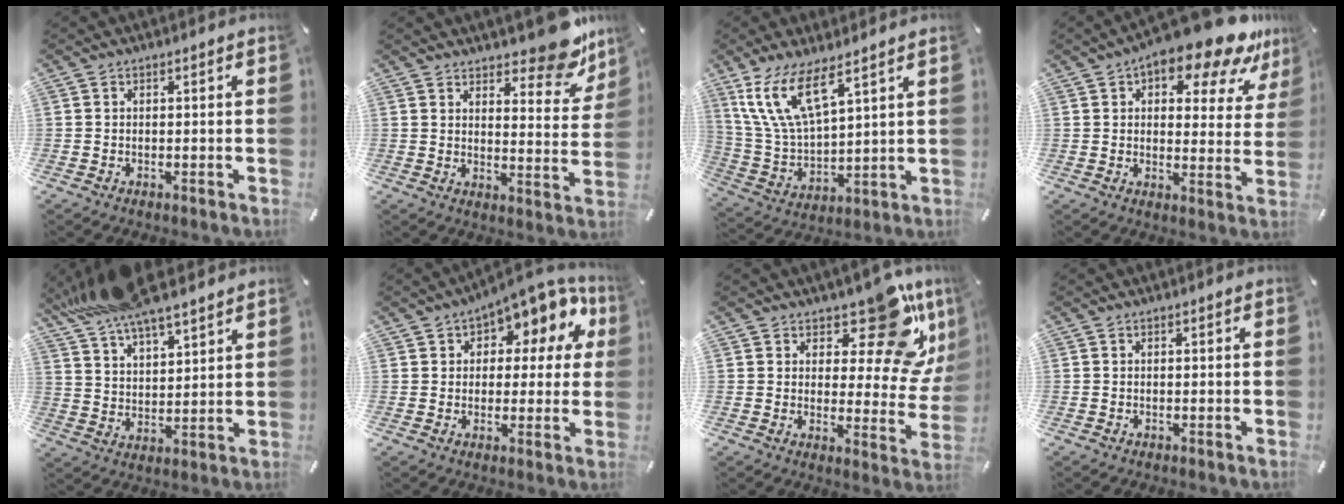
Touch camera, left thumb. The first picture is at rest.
{"total": 11.8, "force": [9.8, 4.6, 4.7], "torque": [-0.039, -0.083, 0.171]}
{"total": 14.0, "force": [9.1, 5.1, 9.3], "torque": [-0.232, -0.034, 0.161]}
{"total": 15.6, "force": [11.3, 5.5, 9.3], "torque": [-0.132, -0.073, 0.188]}
{"total": 12.5, "force": [11.1, 2.7, 5.1], "torque": [-0.125, -0.055, 0.208]}
{"total": 11.5, "force": [7.0, 6.0, 6.9], "torque": [-0.093, -0.047, 0.120]}
{"total": 17.2, "force": [11.7, 7.2, 10.4], "torque": [-0.130, -0.096, 0.196]}
{"total": 0.0}